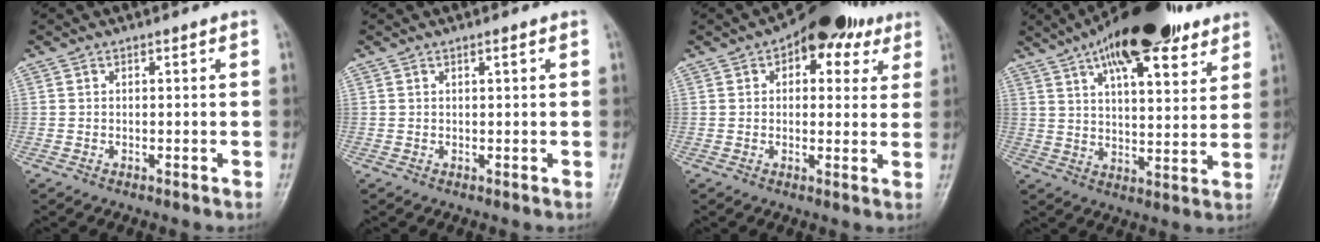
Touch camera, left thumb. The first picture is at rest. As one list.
[{"total": 0.8, "force": [0.4, 0.1, 0.7], "torque": [-0.012, 0.001, 0.005]}, {"total": 11.6, "force": [5.6, 6.9, 7.5], "torque": [-0.048, 0.002, 0.068]}, {"total": 20.7, "force": [12.7, 7.6, 14.4], "torque": [-0.203, -0.027, 0.199]}]